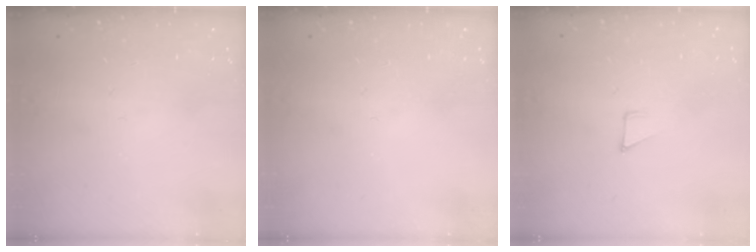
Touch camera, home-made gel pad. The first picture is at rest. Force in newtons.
{"total": 0.0}
{"total": 2.8, "press": 2.8, "slide": 0.2}